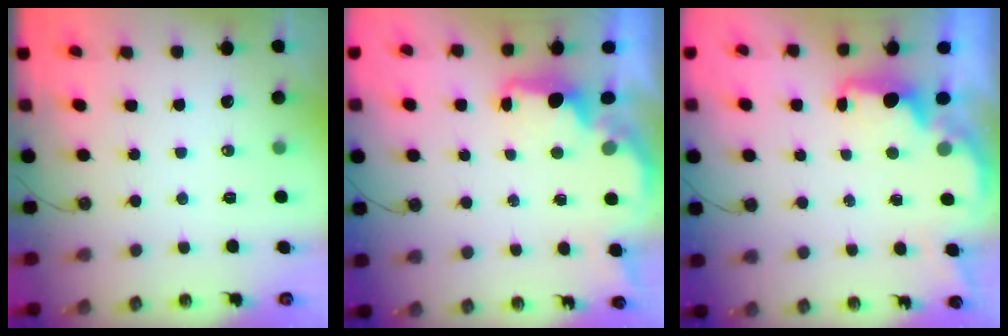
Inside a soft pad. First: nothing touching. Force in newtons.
{"total": 1.6, "press": 1.5, "slide": 0.5}
{"total": 1.9, "press": 1.7, "slide": 0.7}